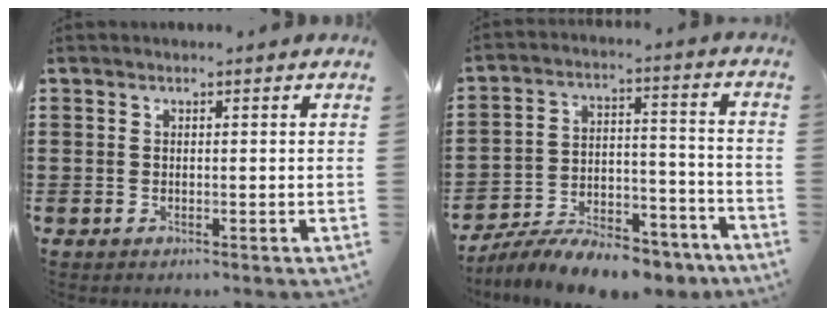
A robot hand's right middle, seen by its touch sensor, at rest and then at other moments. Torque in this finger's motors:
{"motor_torque": [0.73, -0.32, 1.05, 0.21]}